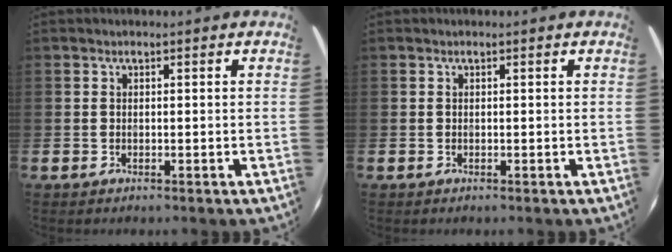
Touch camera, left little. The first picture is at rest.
{"total": 0.0}